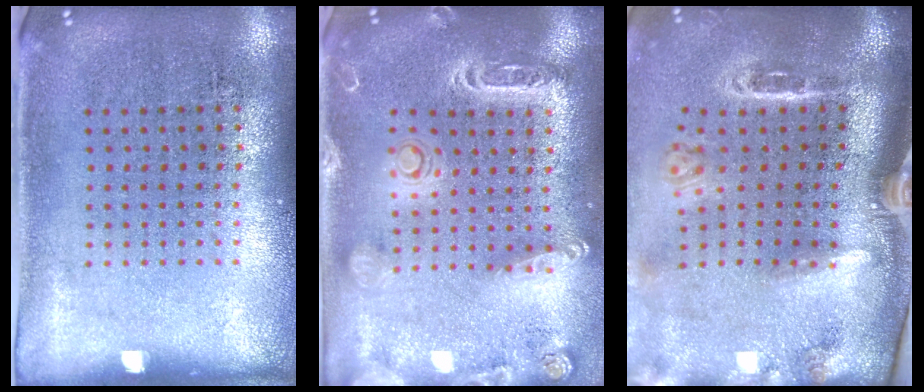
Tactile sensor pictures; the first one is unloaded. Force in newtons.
{"total": 2.1, "press": 1.9, "slide": 0.9}
{"total": 3.3, "press": 2.1, "slide": 2.5}